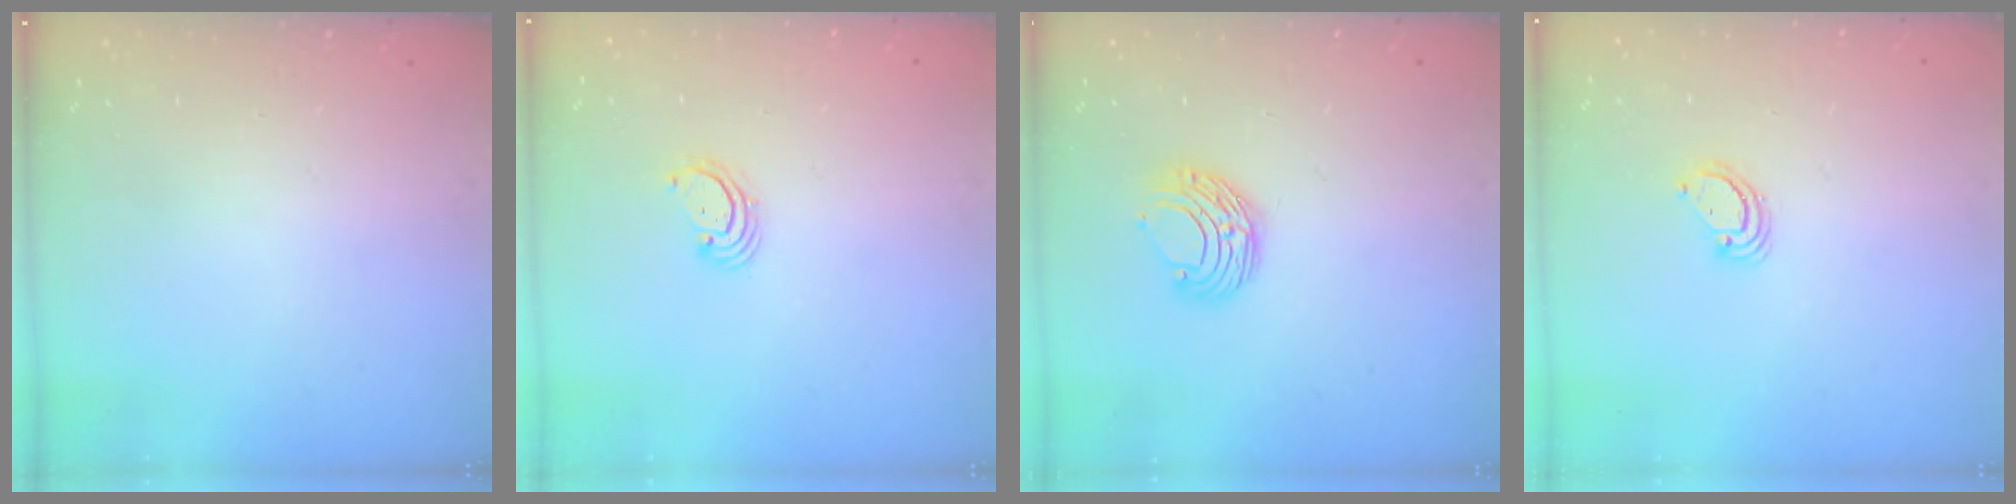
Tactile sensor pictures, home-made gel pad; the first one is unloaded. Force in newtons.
{"total": 2.5, "press": 2.5, "slide": 0.3}
{"total": 8.1, "press": 8.1, "slide": 0.4}
{"total": 3.8, "press": 3.8, "slide": 0.3}